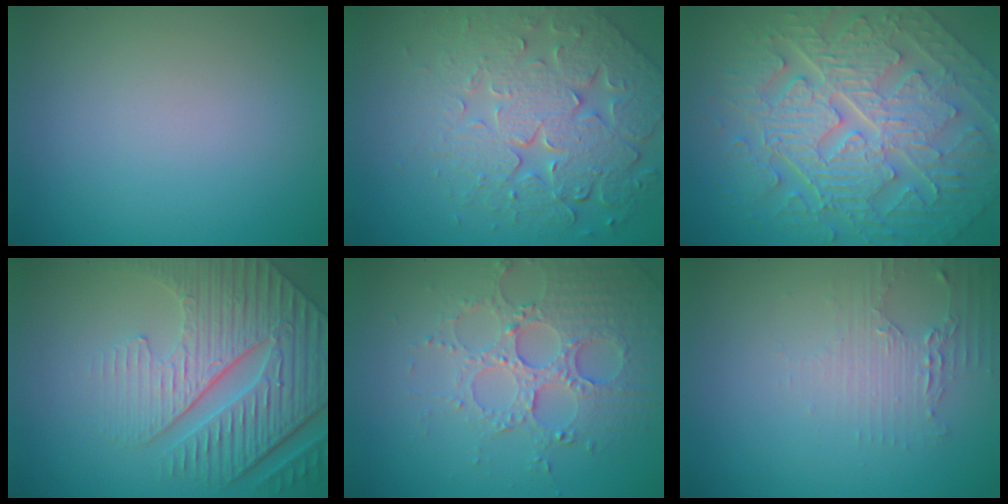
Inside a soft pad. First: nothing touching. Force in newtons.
{"total": 7.9, "press": 5.7, "slide": 5.6}
{"total": 10.9, "press": 7.4, "slide": 8.0}
{"total": 6.9, "press": 5.6, "slide": 4.0}
{"total": 5.1, "press": 3.9, "slide": 3.3}
{"total": 1.8, "press": 1.8, "slide": 0.4}